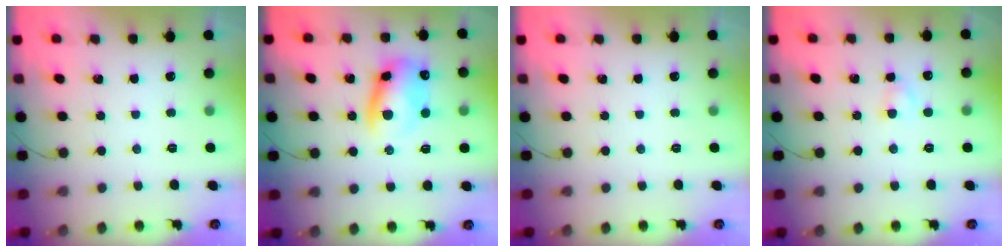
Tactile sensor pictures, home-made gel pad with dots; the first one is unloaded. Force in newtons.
{"total": 10.8, "press": 10.5, "slide": 2.5}
{"total": 0.0}
{"total": 2.8, "press": 2.6, "slide": 1.0}